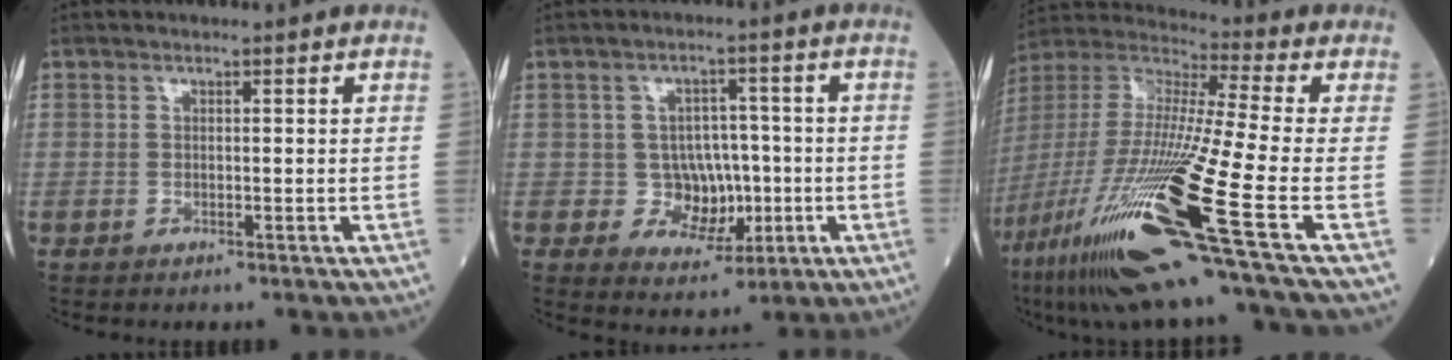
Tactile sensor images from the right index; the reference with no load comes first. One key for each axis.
{"total": 4.9, "fx": -0.5, "fy": 4.3, "fz": 2.3, "tx": -0.022, "ty": 0.008, "tz": 0.003}
{"total": 27.2, "fx": -13.2, "fy": 0.2, "fz": 23.8, "tx": -0.497, "ty": -0.061, "tz": -0.245}